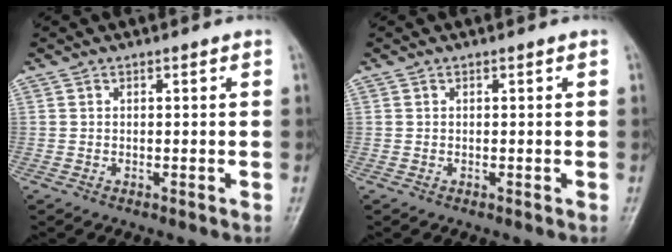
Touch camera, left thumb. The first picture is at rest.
{"total": 0.0}